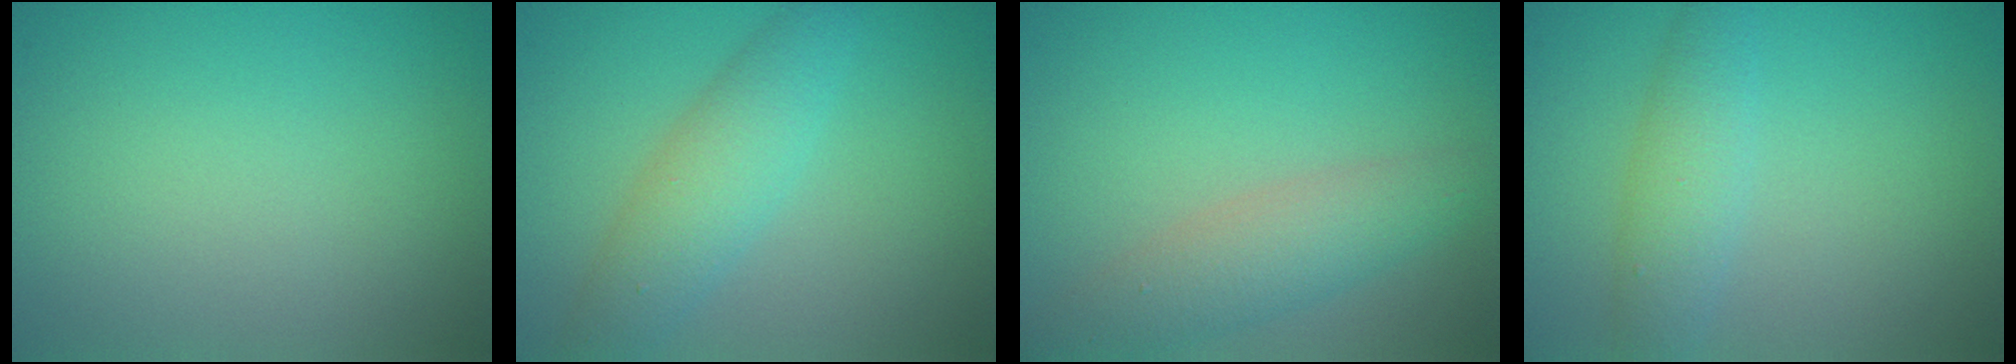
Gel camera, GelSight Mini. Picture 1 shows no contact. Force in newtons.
{"total": 4.0, "press": 4.0, "slide": 0.1}
{"total": 3.7, "press": 3.7, "slide": 0.2}
{"total": 2.8, "press": 2.8, "slide": 0.0}